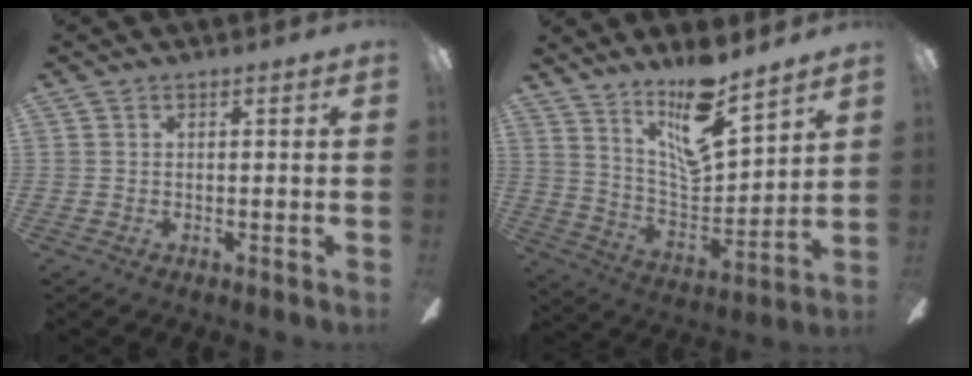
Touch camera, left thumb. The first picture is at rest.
{"total": 16.1, "force": [12.4, 4.5, 9.2], "torque": [-0.164, -0.086, 0.214]}